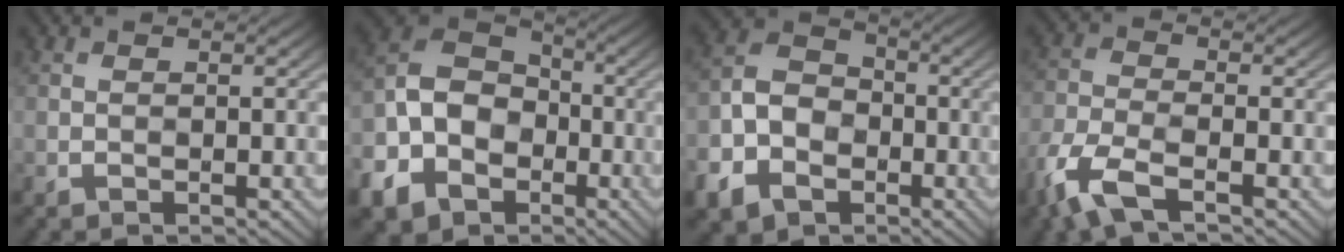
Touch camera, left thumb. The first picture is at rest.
{"total": 13.2, "force": [-4.4, 10.6, 6.6], "torque": [-0.201, -0.033, -0.083]}
{"total": 9.5, "force": [-3.5, 7.5, 4.8], "torque": [-0.121, -0.029, -0.079]}
{"total": 6.9, "force": [-3.8, 2.7, 5.1], "torque": [-0.116, -0.009, -0.092]}